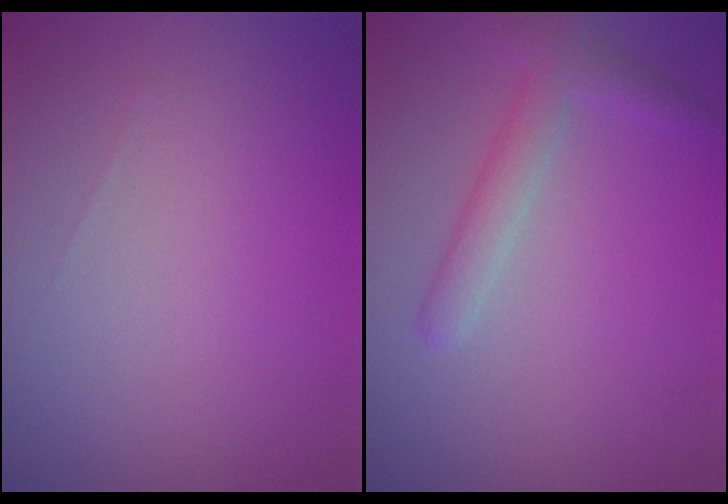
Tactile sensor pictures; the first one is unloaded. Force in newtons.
{"total": 2.6, "press": 2.6, "slide": 0.1}